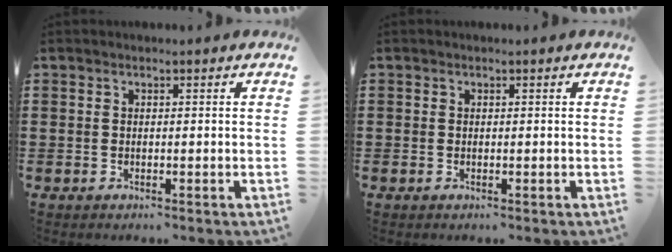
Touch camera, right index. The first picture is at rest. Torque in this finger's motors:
{"motor_torque": [0.05, -0.05, 0.01, 0.02]}